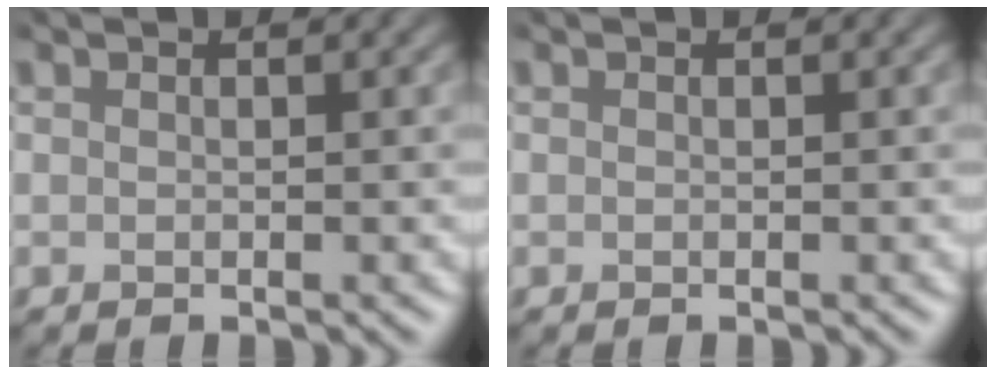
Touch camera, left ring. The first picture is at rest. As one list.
[{"total": 0.0}]